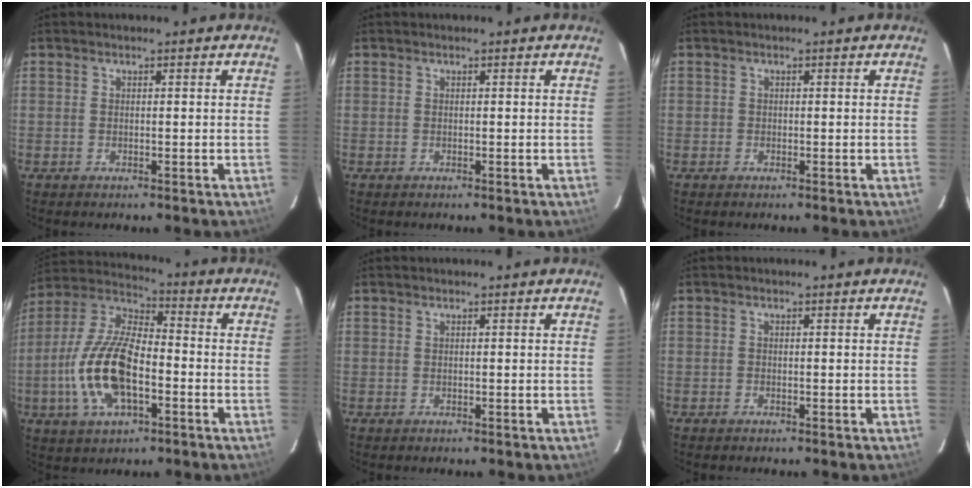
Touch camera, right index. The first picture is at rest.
{"total": 0.0}
{"total": 0.5, "force": [-0.2, 0.5, 0.0], "torque": [0.002, -0.001, -0.005]}
{"total": 16.6, "force": [-4.5, 7.4, 14.2], "torque": [-0.303, 0.000, -0.087]}
{"total": 0.0}
{"total": 0.0}